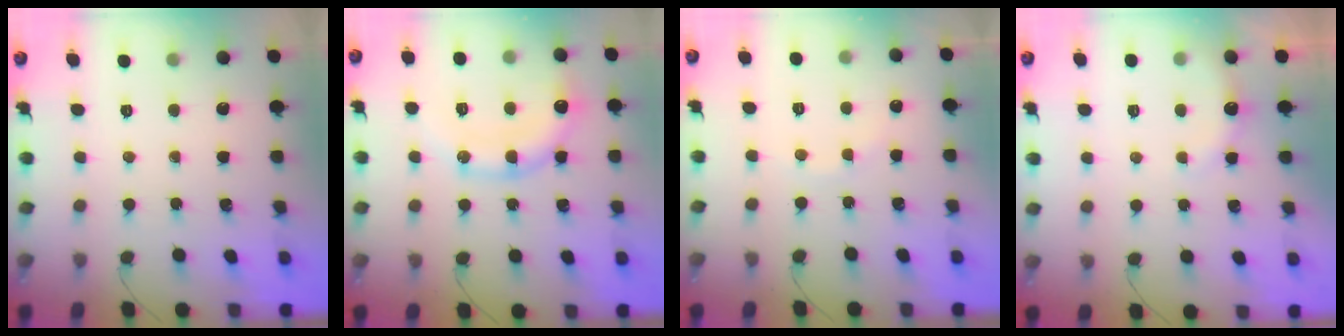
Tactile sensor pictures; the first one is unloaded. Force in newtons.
{"total": 12.9, "press": 12.8, "slide": 1.9}
{"total": 5.0, "press": 5.0, "slide": 0.9}
{"total": 4.9, "press": 4.8, "slide": 1.2}